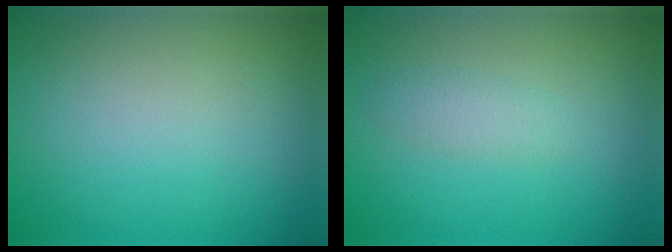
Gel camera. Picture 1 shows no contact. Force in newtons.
{"total": 1.5, "press": 1.5, "slide": 0.0}